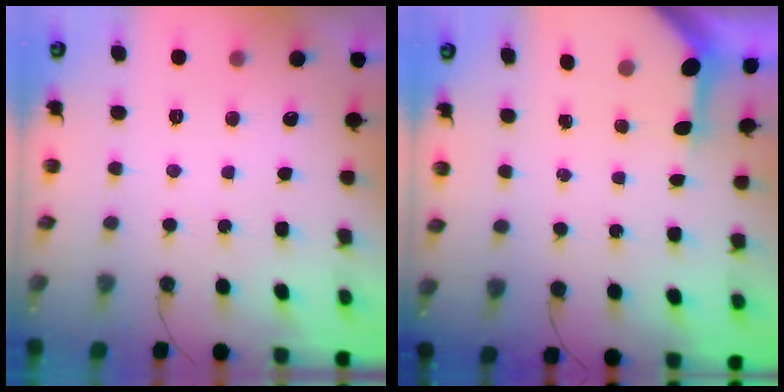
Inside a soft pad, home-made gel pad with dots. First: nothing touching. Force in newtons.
{"total": 3.4, "press": 3.4, "slide": 0.4}